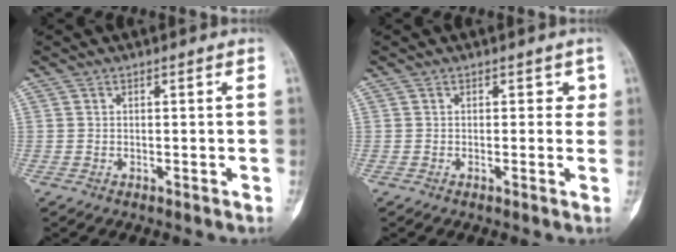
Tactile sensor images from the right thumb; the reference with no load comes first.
{"total": 1.7, "force": [0.6, 1.3, 1.0], "torque": [0.011, 0.001, 0.000]}